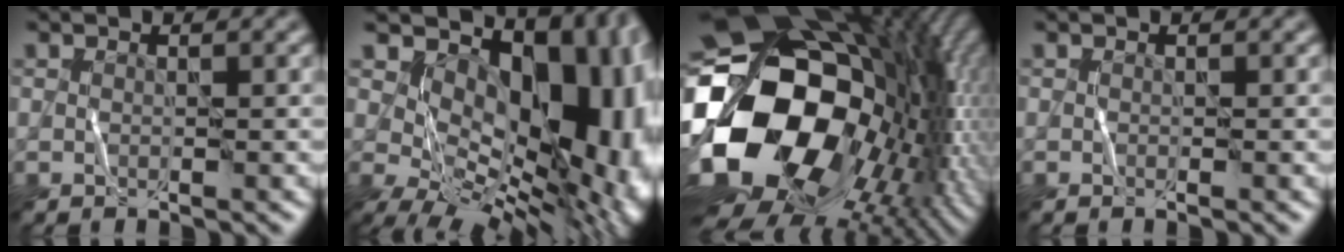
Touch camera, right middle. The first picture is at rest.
{"total": 18.8, "force": [1.3, 10.9, 15.3], "torque": [-0.171, 0.010, 0.049]}
{"total": 20.6, "force": [-4.4, 13.8, 14.6], "torque": [-0.291, -0.019, -0.062]}
{"total": 0.0}